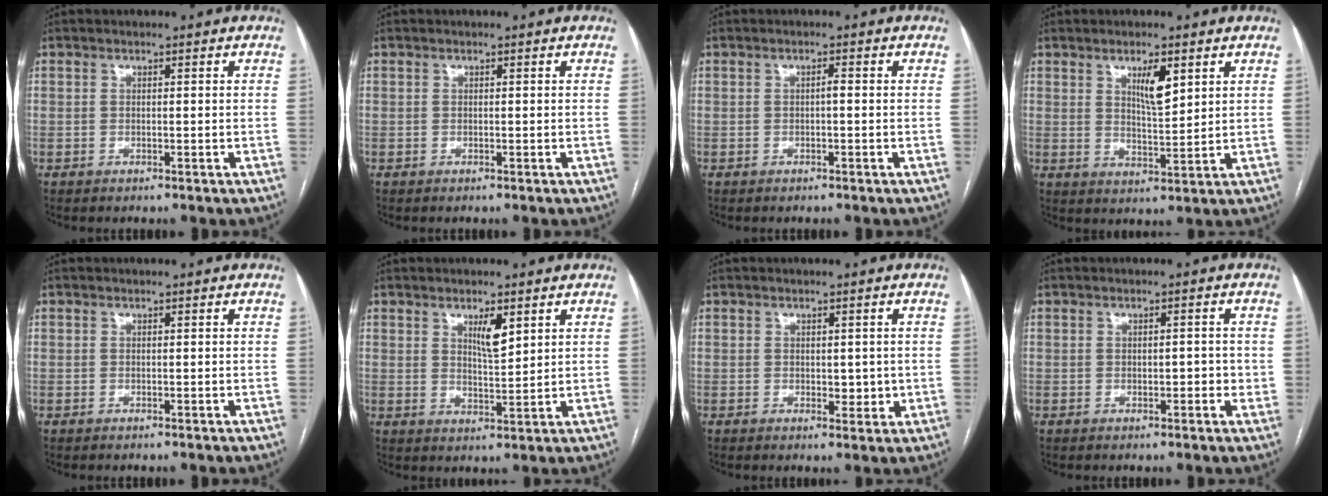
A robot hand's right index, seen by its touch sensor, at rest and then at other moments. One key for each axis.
{"total": 0.0}
{"total": 0.8, "fx": -0.2, "fy": 0.1, "fz": 0.8, "tx": -0.013, "ty": 0.002, "tz": -0.003}
{"total": 5.3, "fx": 2.6, "fy": 1.3, "fz": 4.4, "tx": -0.079, "ty": -0.005, "tz": 0.049}
{"total": 0.0}
{"total": 4.2, "fx": 2.2, "fy": 1.0, "fz": 3.5, "tx": -0.063, "ty": -0.005, "tz": 0.042}
{"total": 2.9, "fx": 0.0, "fy": 1.7, "fz": 2.3, "tx": -0.026, "ty": -0.003, "tz": 0.005}
{"total": 2.4, "fx": -0.1, "fy": 1.2, "fz": 2.1, "tx": -0.031, "ty": 0.003, "tz": -0.001}